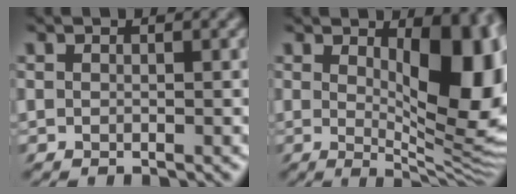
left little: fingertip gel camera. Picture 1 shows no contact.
{"total": 10.4, "force": [1.8, 4.7, 9.1], "torque": [-0.118, -0.021, 0.034]}